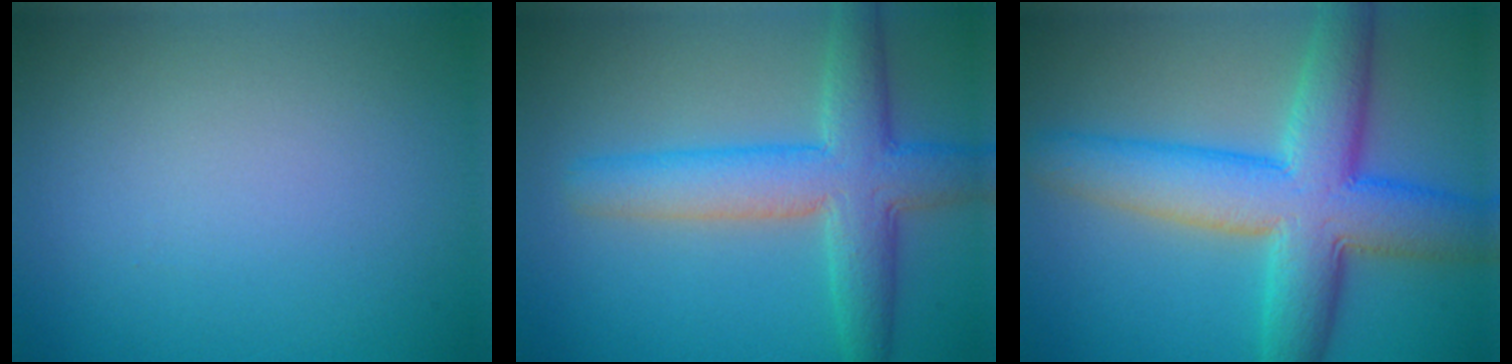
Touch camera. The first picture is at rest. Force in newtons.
{"total": 6.6, "press": 6.6, "slide": 0.3}
{"total": 9.6, "press": 9.6, "slide": 0.1}